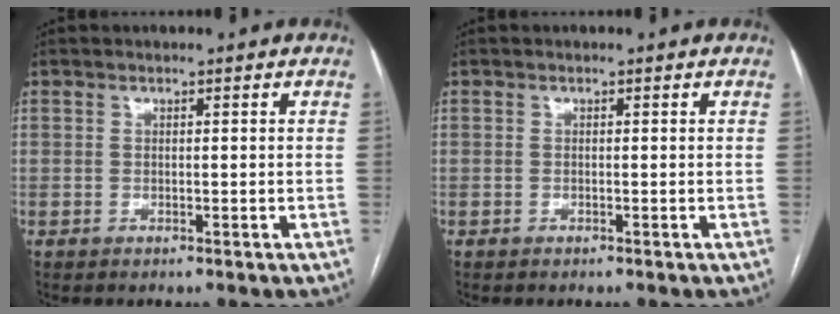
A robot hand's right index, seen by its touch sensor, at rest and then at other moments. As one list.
[{"total": 0.0}]